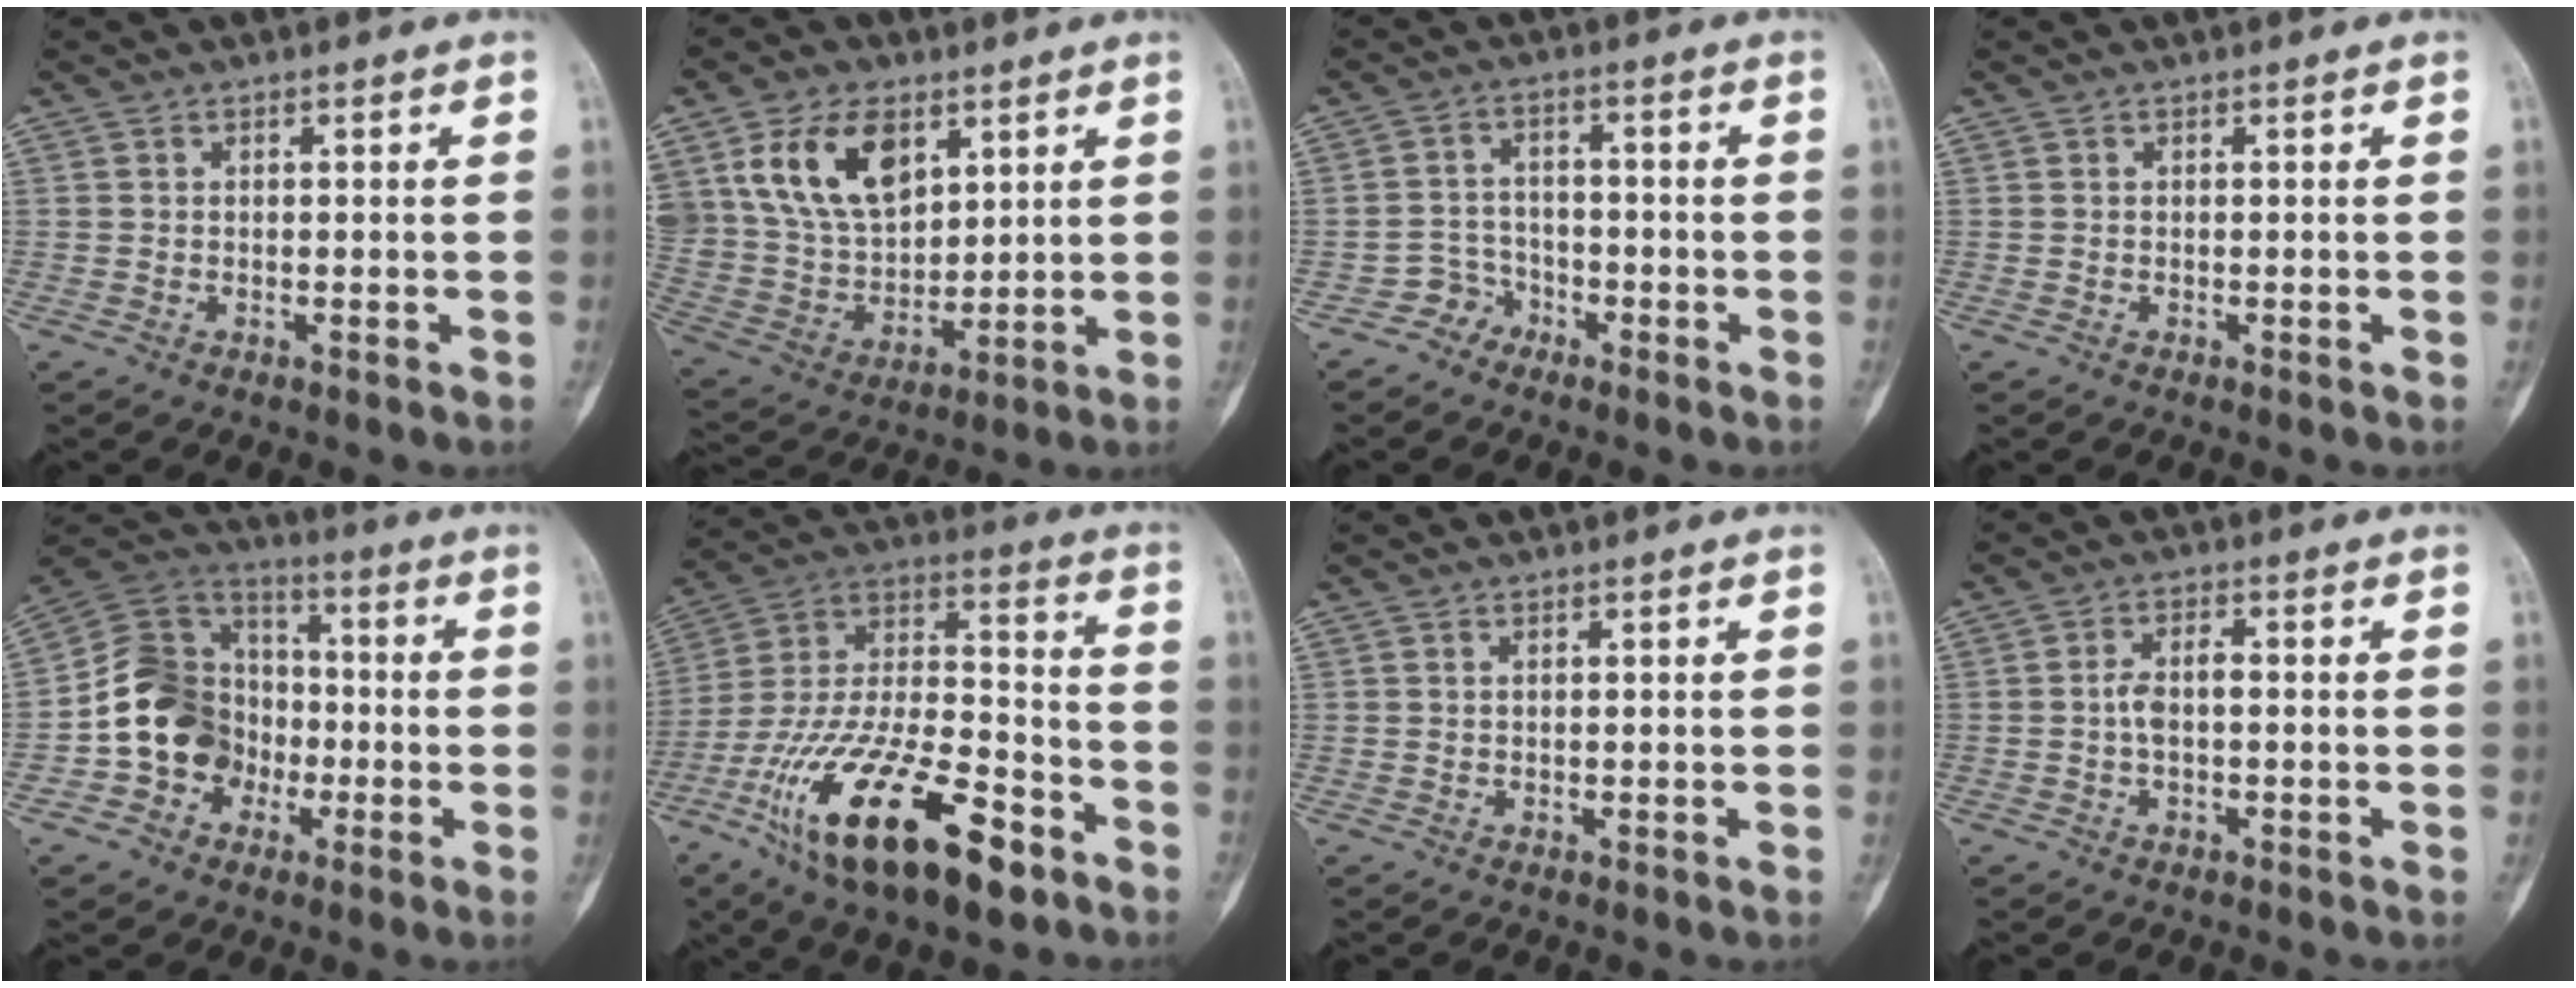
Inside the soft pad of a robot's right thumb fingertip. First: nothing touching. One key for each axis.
{"total": 17.2, "fx": 7.9, "fy": 10.8, "fz": 10.8, "tx": -0.180, "ty": -0.027, "tz": 0.166}
{"total": 3.9, "fx": -2.8, "fy": 2.7, "fz": -0.4, "tx": 0.034, "ty": 0.027, "tz": -0.055}
{"total": 0.0}
{"total": 14.6, "fx": -3.5, "fy": 12.5, "fz": 6.7, "tx": -0.082, "ty": 0.050, "tz": -0.067}
{"total": 26.5, "fx": -13.8, "fy": 10.3, "fz": 20.2, "tx": -0.397, "ty": 0.048, "tz": -0.241}
{"total": 0.0}
{"total": 3.7, "fx": -0.4, "fy": 1.7, "fz": 3.2, "tx": -0.063, "ty": 0.014, "tz": -0.010}